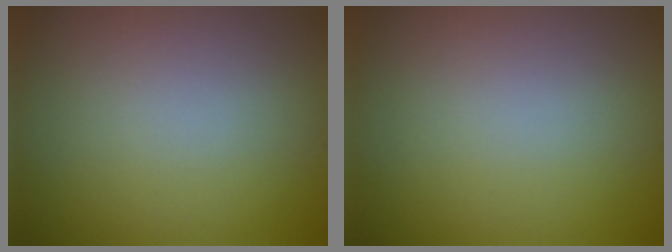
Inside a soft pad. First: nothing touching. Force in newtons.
{"total": 0.0}